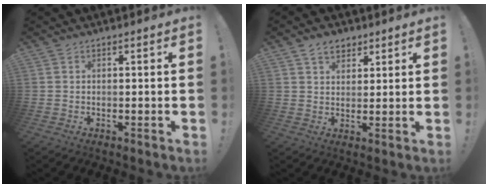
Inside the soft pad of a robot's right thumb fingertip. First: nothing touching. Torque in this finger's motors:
{"motor_torque": [0.10, 0.40, 0.38, 0.19, 0.00]}